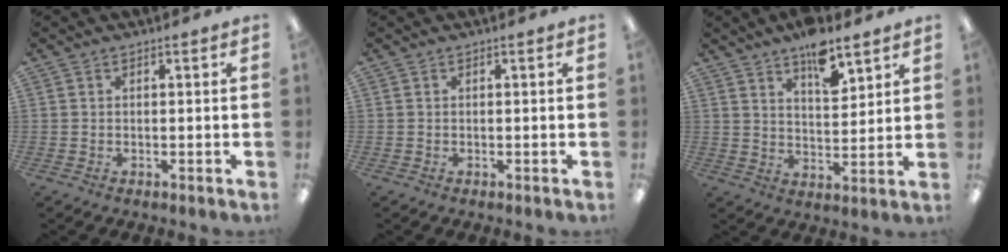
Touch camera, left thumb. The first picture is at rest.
{"total": 0.0}
{"total": 9.6, "force": [7.2, 3.7, 5.1], "torque": [-0.065, -0.046, 0.120]}